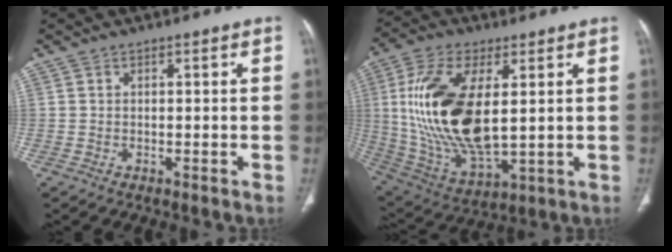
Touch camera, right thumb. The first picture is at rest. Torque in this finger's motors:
{"motor_torque": [1.58, 3.43, 2.05, -0.04, 0.68]}